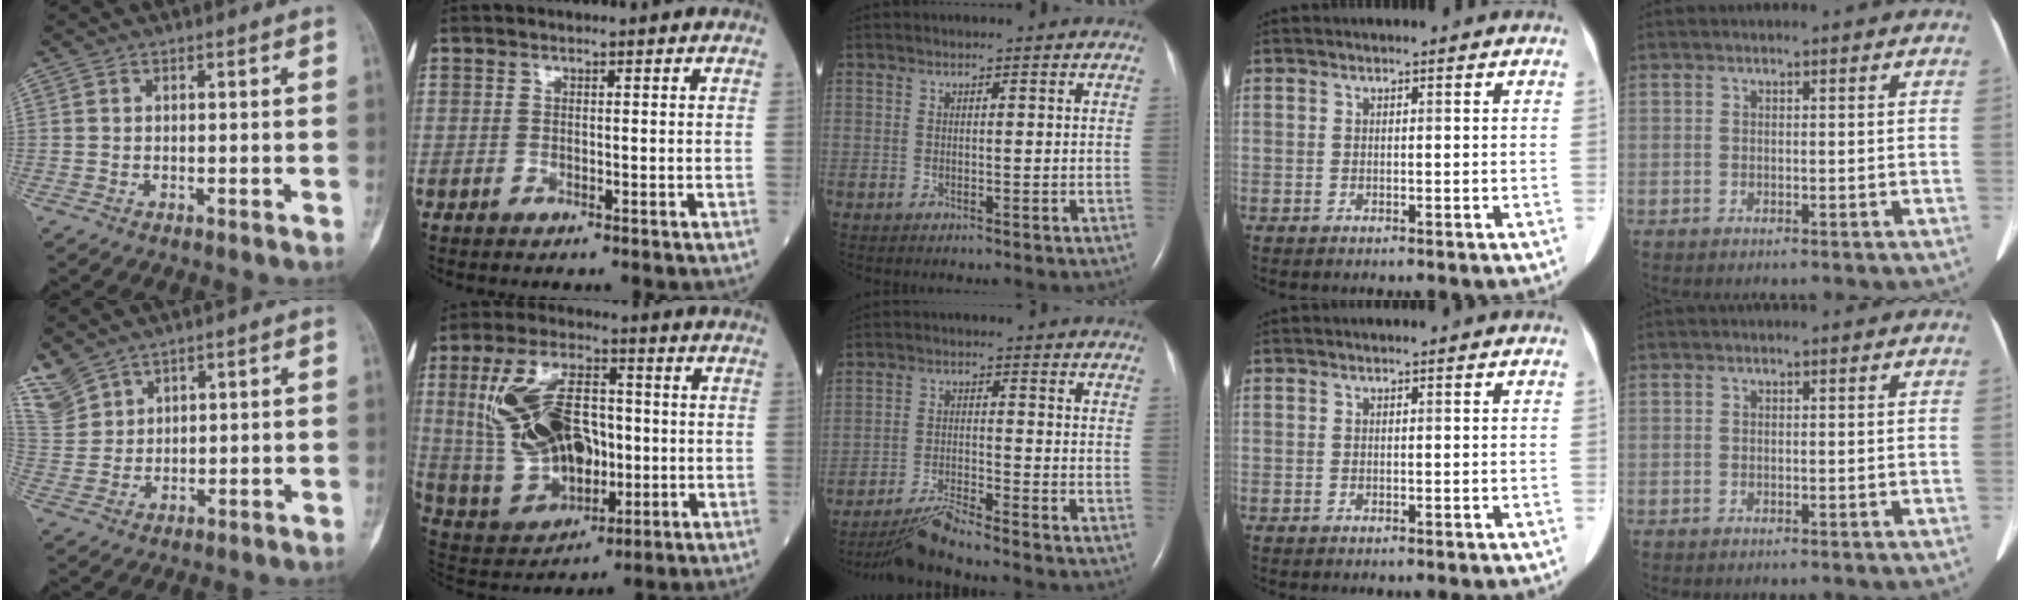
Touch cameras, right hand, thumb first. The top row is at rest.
{"thumb": {"total": 7.7, "force": [6.1, 4.0, 2.3], "torque": [-0.057, -0.013, 0.147]}, "index": {"total": 16.2, "force": [0.7, 8.9, 13.4], "torque": [-0.283, 0.020, 0.025]}, "middle": {"total": 5.6, "force": [-5.1, -1.3, 1.7], "torque": [-0.039, -0.023, -0.096]}}